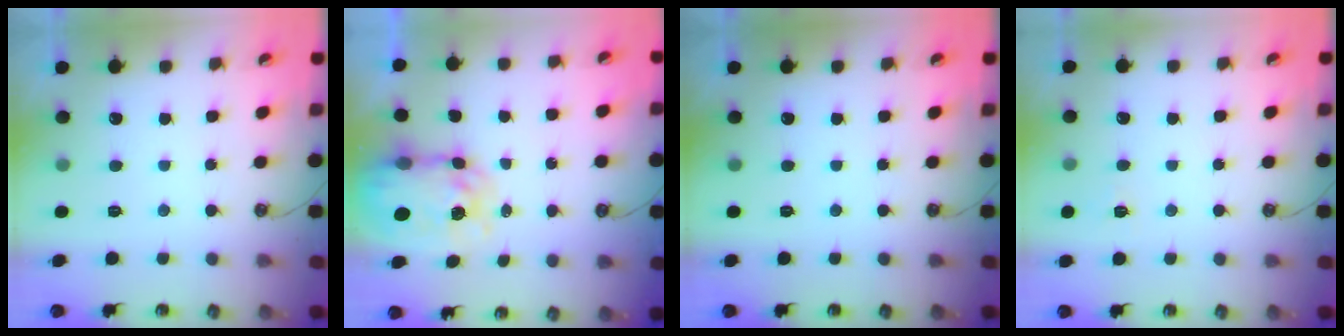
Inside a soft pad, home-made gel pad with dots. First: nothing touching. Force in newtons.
{"total": 8.9, "press": 8.8, "slide": 0.9}
{"total": 0.0}
{"total": 2.8, "press": 2.8, "slide": 0.3}